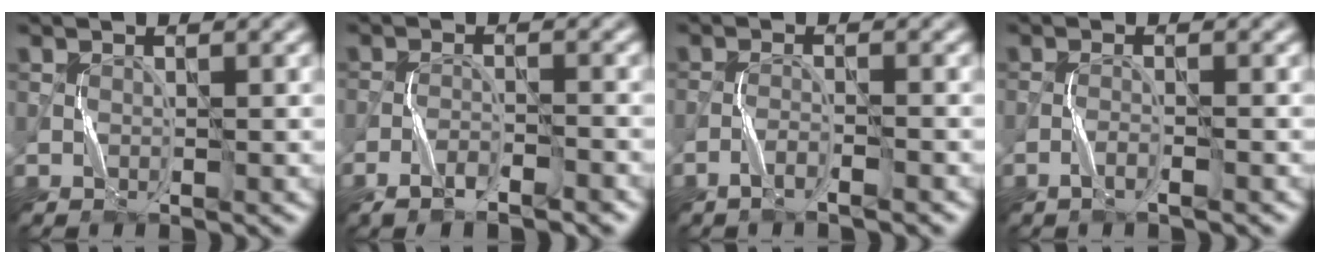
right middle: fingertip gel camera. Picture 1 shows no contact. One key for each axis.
{"total": 3.8, "fx": -2.9, "fy": 0.9, "fz": 2.2, "tx": -0.039, "ty": 0.003, "tz": -0.049}
{"total": 1.7, "fx": -1.4, "fy": -0.2, "fz": 1.0, "tx": -0.021, "ty": 0.005, "tz": -0.024}
{"total": 1.2, "fx": -0.8, "fy": -0.3, "fz": 0.8, "tx": -0.018, "ty": 0.003, "tz": -0.014}